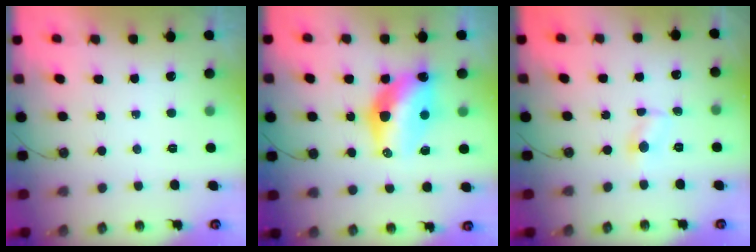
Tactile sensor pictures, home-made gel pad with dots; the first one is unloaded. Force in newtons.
{"total": 14.3, "press": 13.5, "slide": 4.7}
{"total": 2.4, "press": 2.4, "slide": 0.3}